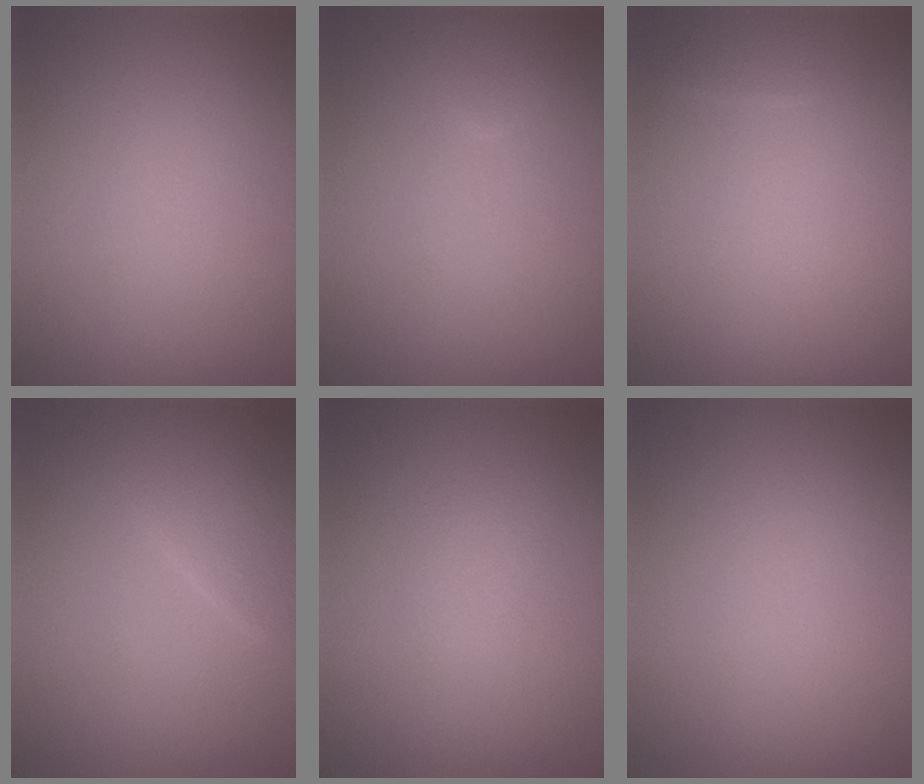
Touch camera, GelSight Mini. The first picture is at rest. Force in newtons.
{"total": 1.4, "press": 1.4, "slide": 0.1}
{"total": 0.9, "press": 0.9, "slide": 0.1}
{"total": 3.8, "press": 3.8, "slide": 0.2}
{"total": 0.9, "press": 0.9, "slide": 0.1}
{"total": 0.0}